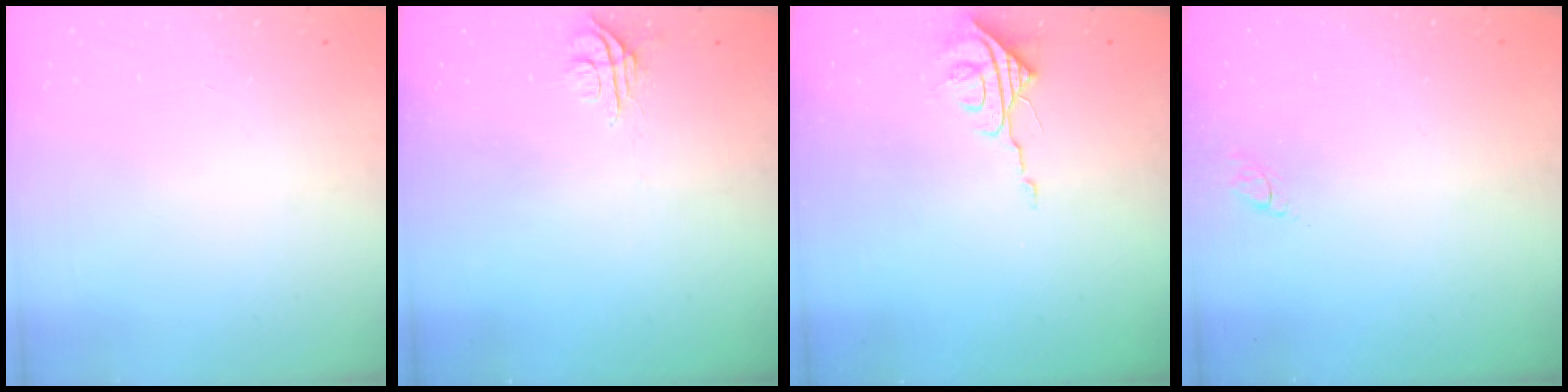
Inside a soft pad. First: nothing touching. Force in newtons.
{"total": 4.9, "press": 4.8, "slide": 0.4}
{"total": 7.9, "press": 7.9, "slide": 0.5}
{"total": 3.0, "press": 3.0, "slide": 0.2}